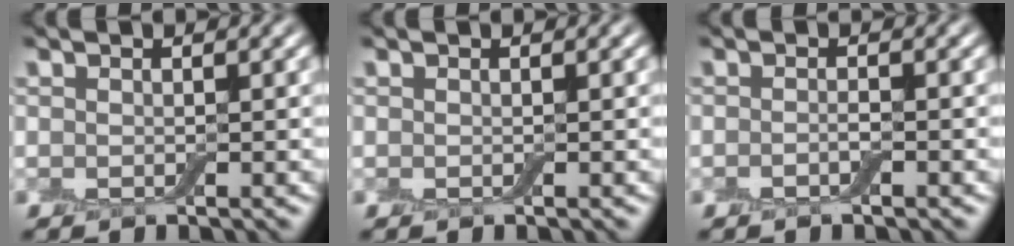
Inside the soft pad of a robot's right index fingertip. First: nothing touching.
{"total": 0.0}
{"total": 0.9, "force": [-0.4, 0.2, 0.8], "torque": [-0.014, -0.001, -0.008]}